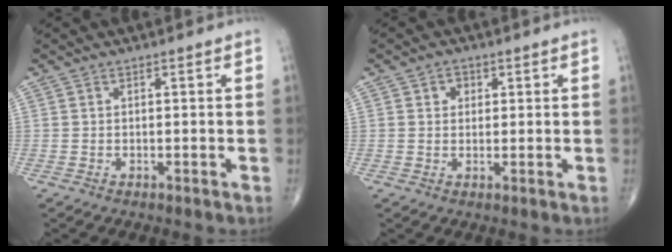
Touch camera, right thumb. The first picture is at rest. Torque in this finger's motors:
{"motor_torque": [-0.10, 0.04, 0.13, 0.27, 0.04]}